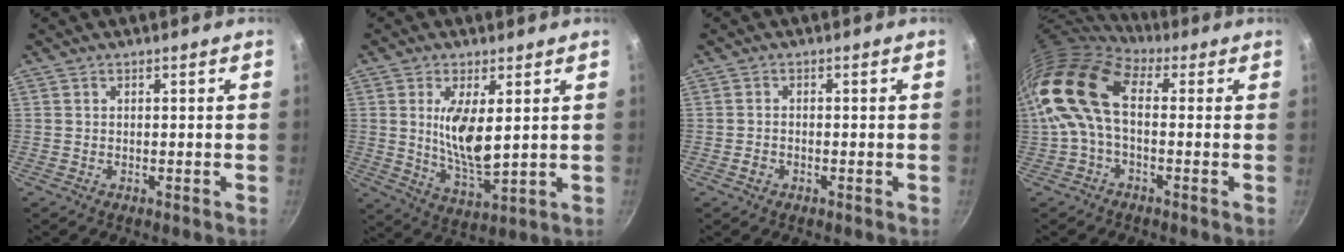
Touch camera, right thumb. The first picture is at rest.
{"total": 9.8, "force": [2.2, 3.7, 8.8], "torque": [-0.160, -0.029, 0.049]}
{"total": 1.2, "force": [-0.8, 0.8, 0.5], "torque": [-0.009, 0.005, -0.016]}
{"total": 15.2, "force": [1.3, 8.8, 12.4], "torque": [-0.245, 0.027, 0.007]}